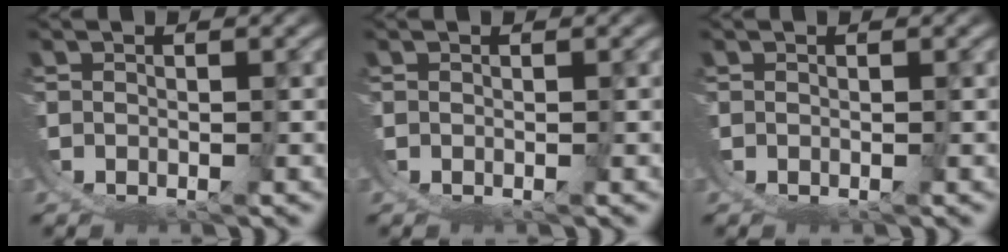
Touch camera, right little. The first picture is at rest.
{"total": 0.0}
{"total": 0.0}